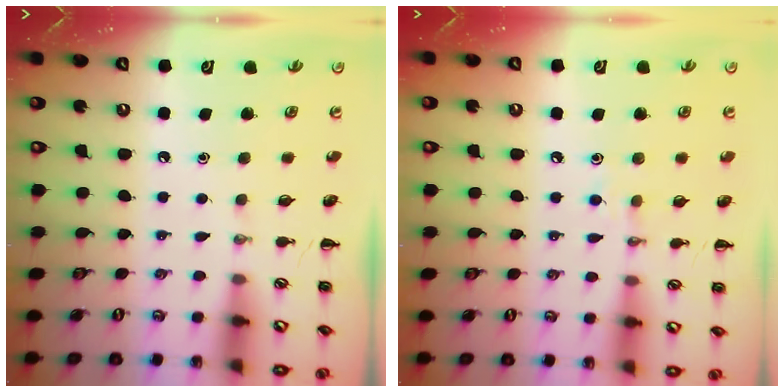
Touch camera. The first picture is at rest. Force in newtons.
{"total": 4.9, "press": 4.7, "slide": 1.4}